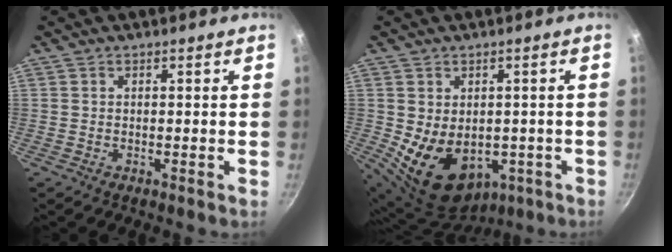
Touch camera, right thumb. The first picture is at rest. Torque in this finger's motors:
{"motor_torque": [-0.36, 1.04, 0.80, 0.72, 0.17]}